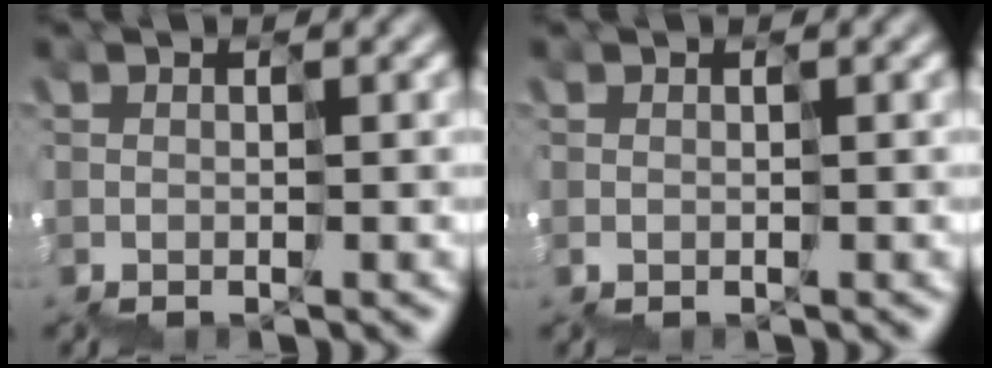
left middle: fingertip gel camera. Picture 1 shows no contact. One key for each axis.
{"total": 0.0}